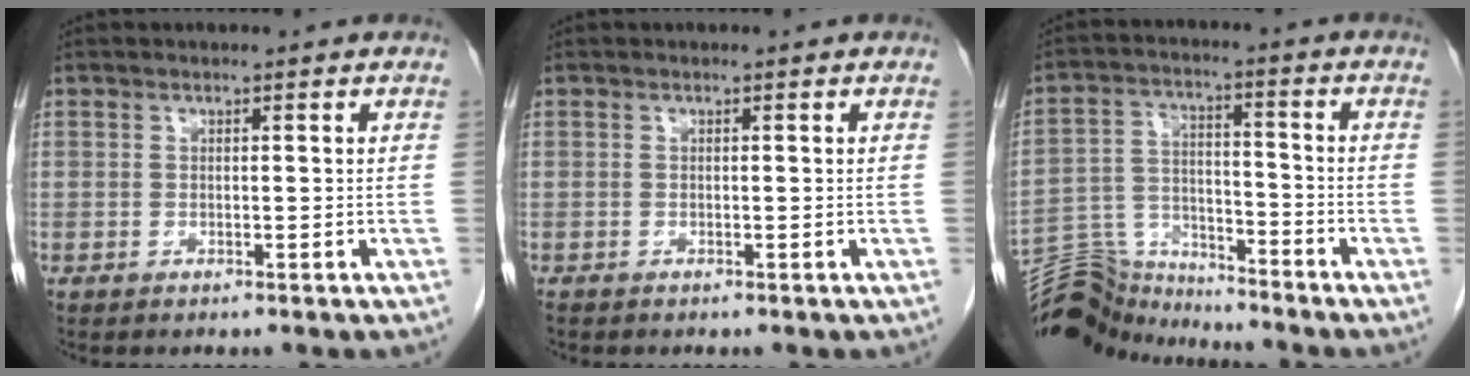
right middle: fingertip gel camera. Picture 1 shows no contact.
{"total": 0.5, "force": [-0.5, 0.2, 0.1], "torque": [-0.008, 0.000, -0.011]}
{"total": 9.2, "force": [-9.1, 0.9, -0.8], "torque": [0.003, 0.027, -0.171]}